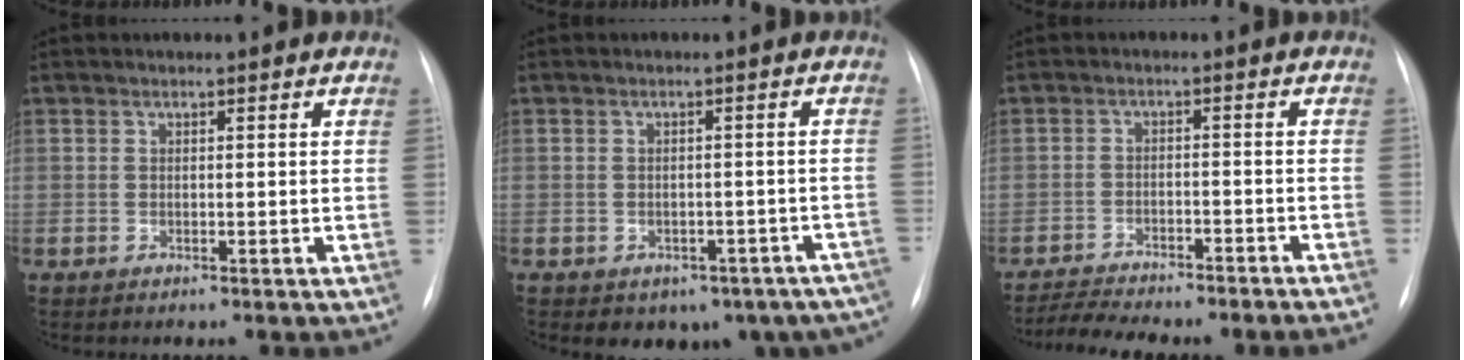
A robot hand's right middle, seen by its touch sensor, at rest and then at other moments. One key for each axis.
{"total": 12.9, "fx": -9.4, "fy": 7.6, "fz": 4.5, "tx": -0.049, "ty": 0.017, "tz": -0.098}
{"total": 8.7, "fx": -8.3, "fy": -0.6, "fz": 2.7, "tx": -0.024, "ty": 0.004, "tz": -0.124}